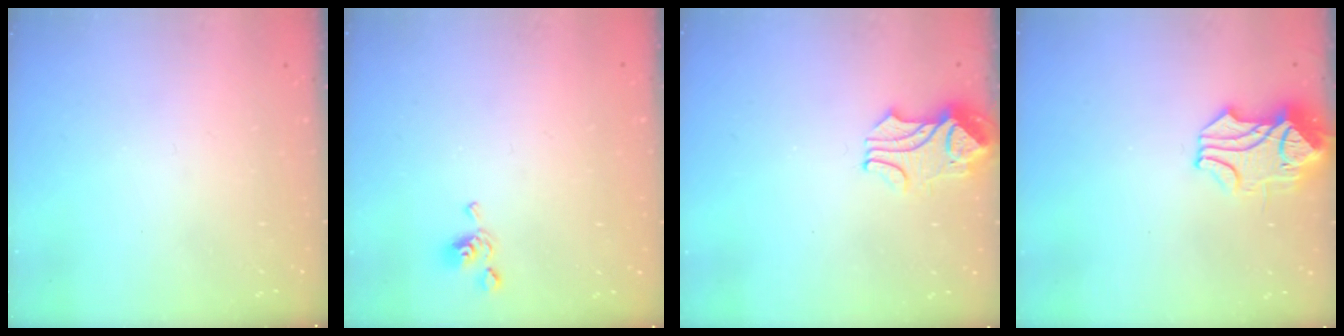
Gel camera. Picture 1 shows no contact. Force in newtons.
{"total": 5.0, "press": 5.0, "slide": 0.5}
{"total": 2.1, "press": 2.0, "slide": 0.7}
{"total": 1.7, "press": 1.2, "slide": 1.3}